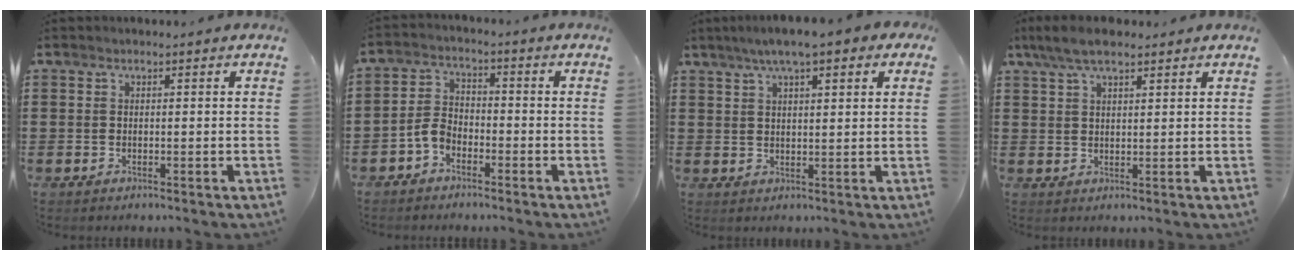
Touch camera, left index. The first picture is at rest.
{"total": 4.0, "force": [-2.8, 2.2, 1.9], "torque": [-0.058, 0.004, -0.061]}
{"total": 5.5, "force": [3.6, 0.8, 4.1], "torque": [-0.086, 0.007, 0.062]}
{"total": 5.6, "force": [3.9, 1.8, 3.6], "torque": [-0.079, 0.001, 0.073]}